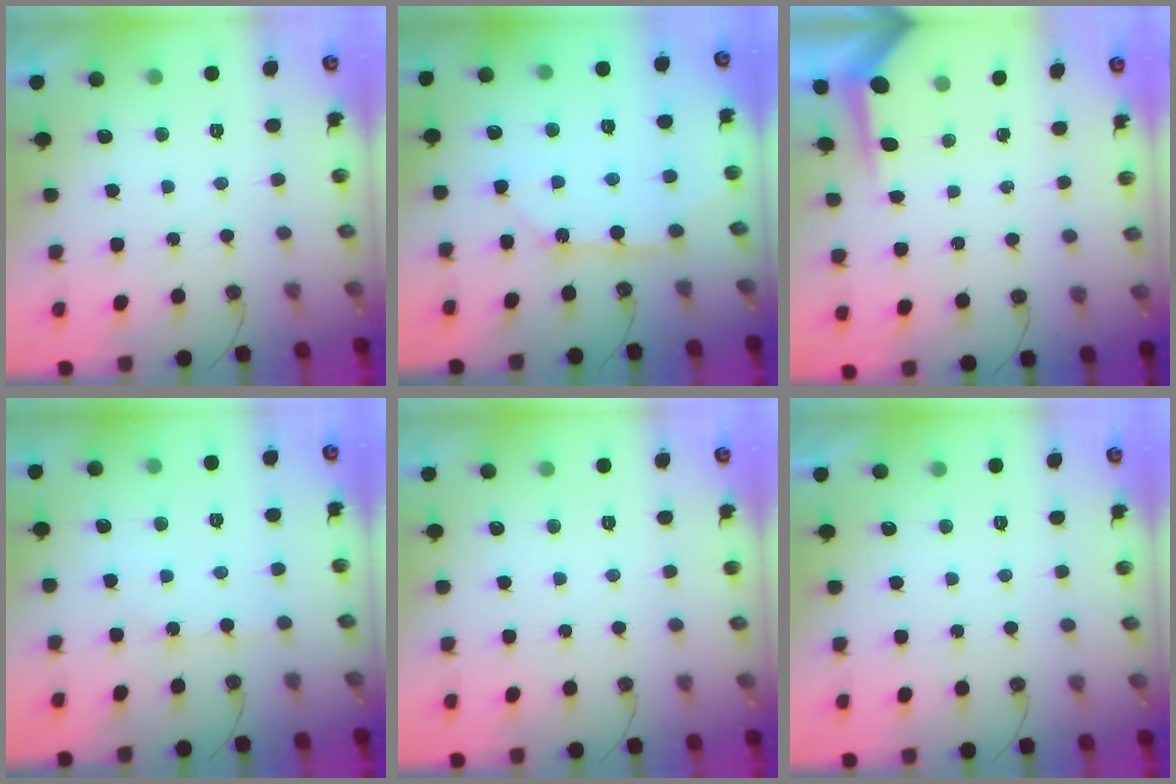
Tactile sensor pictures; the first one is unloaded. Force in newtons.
{"total": 10.5, "press": 10.5, "slide": 0.8}
{"total": 4.0, "press": 4.0, "slide": 0.3}
{"total": 3.0, "press": 3.0, "slide": 0.4}
{"total": 0.0}
{"total": 0.0}